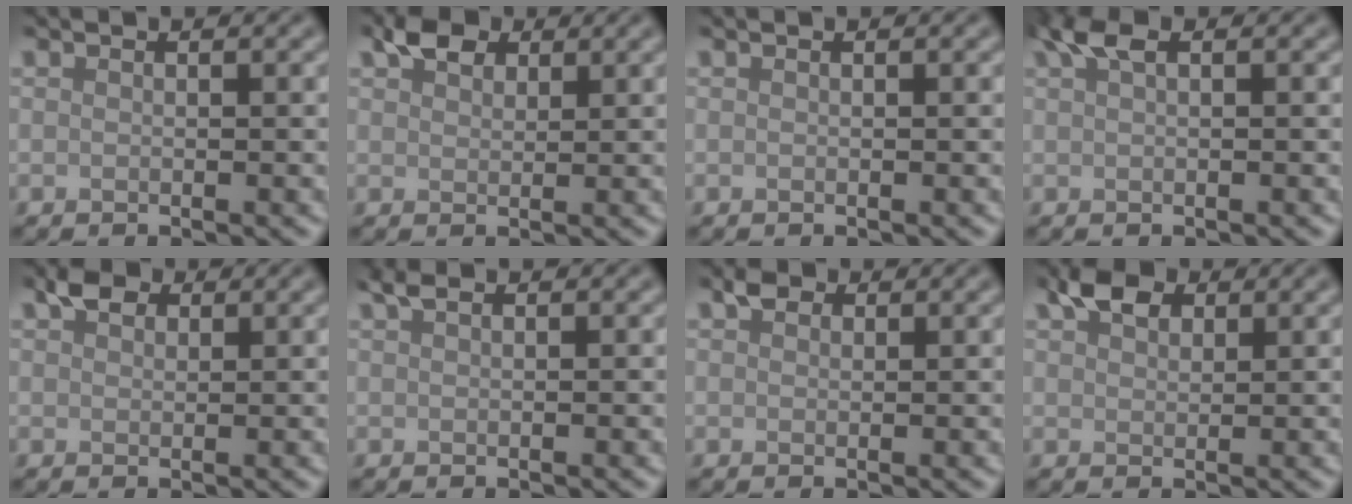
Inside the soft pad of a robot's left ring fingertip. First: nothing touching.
{"total": 2.8, "force": [1.8, 1.7, 1.4], "torque": [-0.027, 0.004, 0.030]}
{"total": 0.0}
{"total": 2.3, "force": [1.2, 0.9, 1.8], "torque": [-0.035, 0.007, 0.021]}
{"total": 2.2, "force": [1.3, 1.4, 1.1], "torque": [-0.021, 0.004, 0.021]}
{"total": 1.1, "force": [0.8, 0.4, 0.6], "torque": [-0.013, 0.004, 0.015]}
{"total": 1.4, "force": [0.8, 0.9, 0.6], "torque": [-0.010, 0.003, 0.012]}
{"total": 3.2, "force": [1.9, 1.9, 1.7], "torque": [-0.034, 0.005, 0.031]}